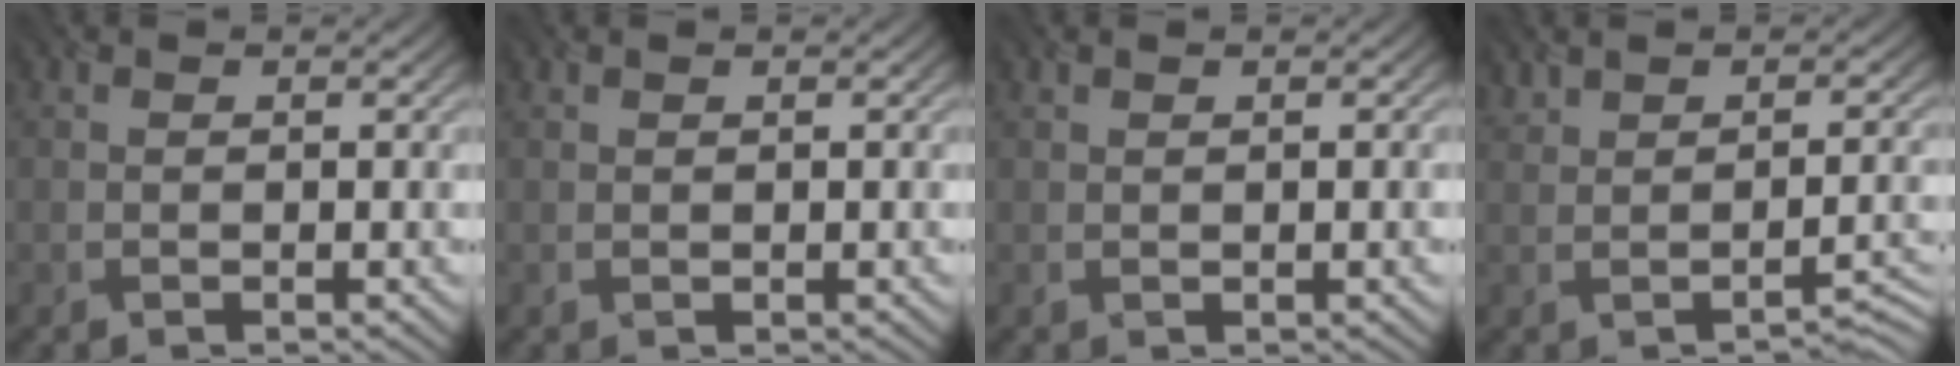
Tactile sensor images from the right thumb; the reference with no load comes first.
{"total": 0.0}
{"total": 0.7, "force": [0.1, 0.4, 0.6], "torque": [-0.006, -0.001, 0.005]}
{"total": 1.7, "force": [-0.1, 0.6, 1.6], "torque": [-0.030, 0.005, 0.001]}